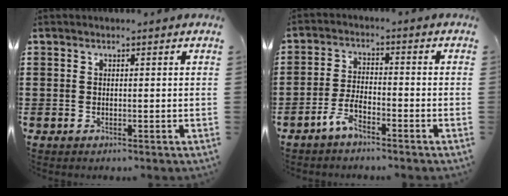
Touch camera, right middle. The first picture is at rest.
{"total": 4.1, "force": [-3.0, 1.2, 2.5], "torque": [-0.064, 0.003, -0.064]}